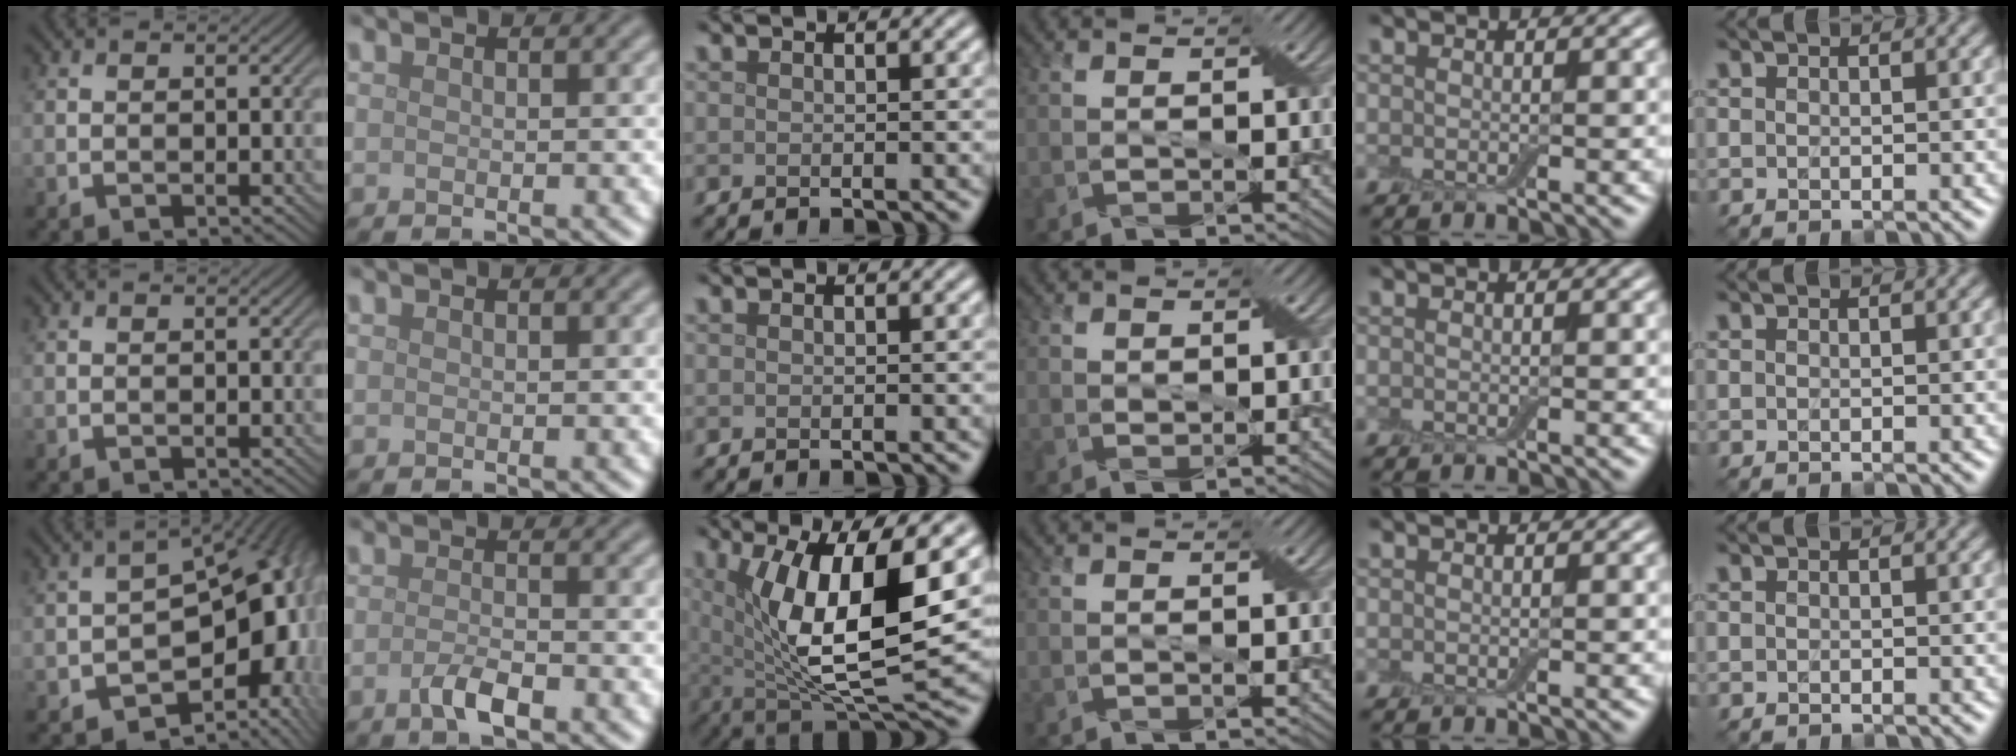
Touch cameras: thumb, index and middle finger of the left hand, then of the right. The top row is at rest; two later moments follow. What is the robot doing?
{"motion": "extract", "object": "backpack"}